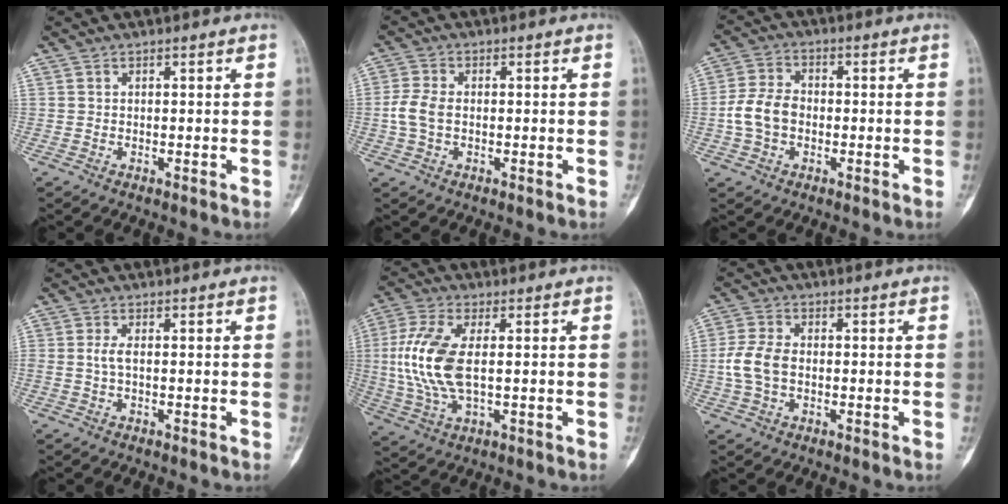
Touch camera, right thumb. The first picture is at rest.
{"total": 4.6, "force": [-0.4, 2.9, 3.6], "torque": [-0.088, 0.007, -0.011]}
{"total": 7.3, "force": [-1.0, 5.3, 4.9], "torque": [-0.094, 0.021, -0.026]}
{"total": 1.9, "force": [-0.1, 0.7, 1.7], "torque": [-0.043, 0.000, -0.003]}
{"total": 12.4, "force": [0.5, 5.7, 11.0], "torque": [-0.253, 0.000, 0.011]}
{"total": 6.6, "force": [-0.6, 4.3, 5.0], "torque": [-0.113, 0.012, -0.015]}